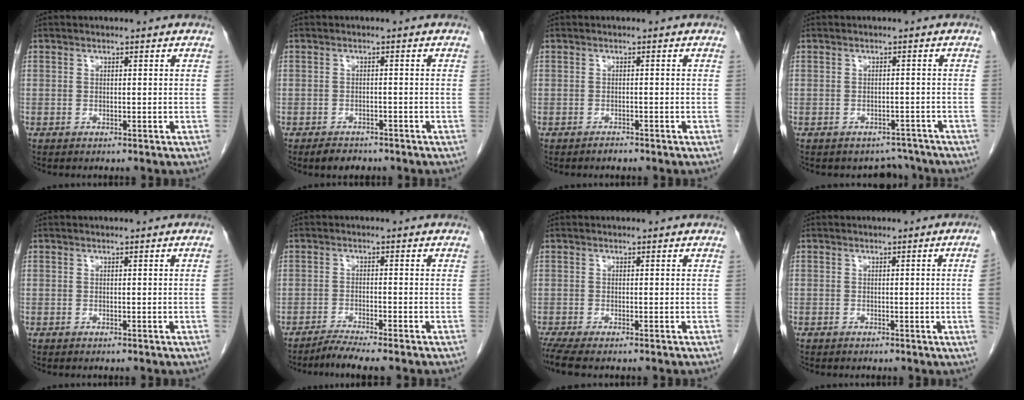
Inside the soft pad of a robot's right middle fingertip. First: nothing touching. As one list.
[{"total": 2.8, "force": [-2.2, 1.5, 0.9], "torque": [-0.018, 0.000, -0.028]}, {"total": 1.0, "force": [-0.9, 0.2, 0.2], "torque": [-0.007, 0.000, -0.013]}, {"total": 3.4, "force": [-2.9, 1.6, -0.4], "torque": [0.012, 0.011, -0.038]}, {"total": 0.6, "force": [0.0, -0.3, 0.5], "torque": [0.002, 0.002, 0.001]}, {"total": 3.5, "force": [-3.1, -0.8, 1.4], "torque": [-0.029, -0.012, -0.061]}, {"total": 3.4, "force": [-2.8, 0.2, 2.0], "torque": [-0.036, -0.009, -0.051]}, {"total": 3.1, "force": [-0.4, -1.2, 2.9], "torque": [-0.029, -0.003, -0.005]}]